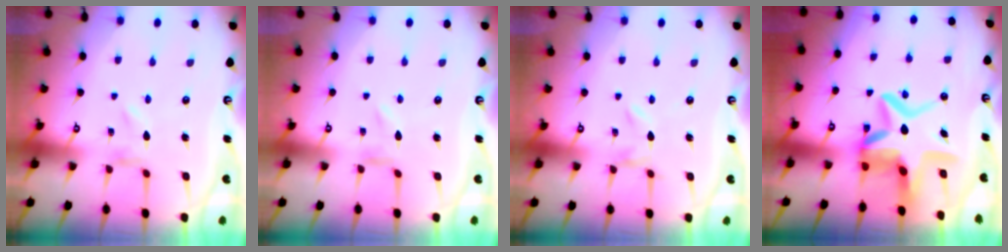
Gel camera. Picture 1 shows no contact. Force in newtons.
{"total": 0.0}
{"total": 0.0}
{"total": 13.2, "press": 12.7, "slide": 3.5}